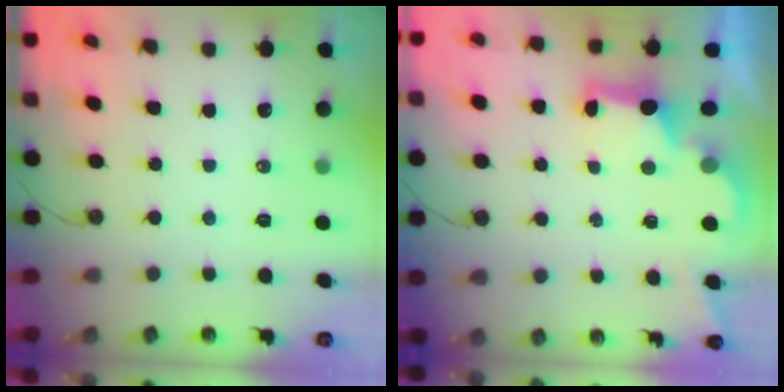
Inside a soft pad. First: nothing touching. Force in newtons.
{"total": 2.9, "press": 2.8, "slide": 0.9}